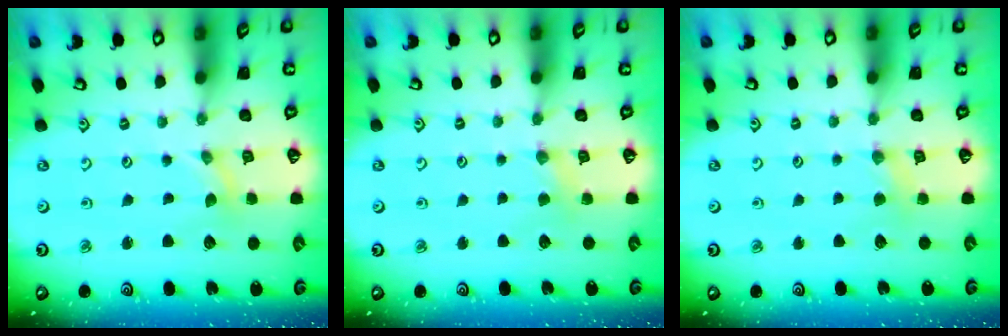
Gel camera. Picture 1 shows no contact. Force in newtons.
{"total": 2.9, "press": 2.9, "slide": 0.5}
{"total": 3.4, "press": 3.3, "slide": 0.4}